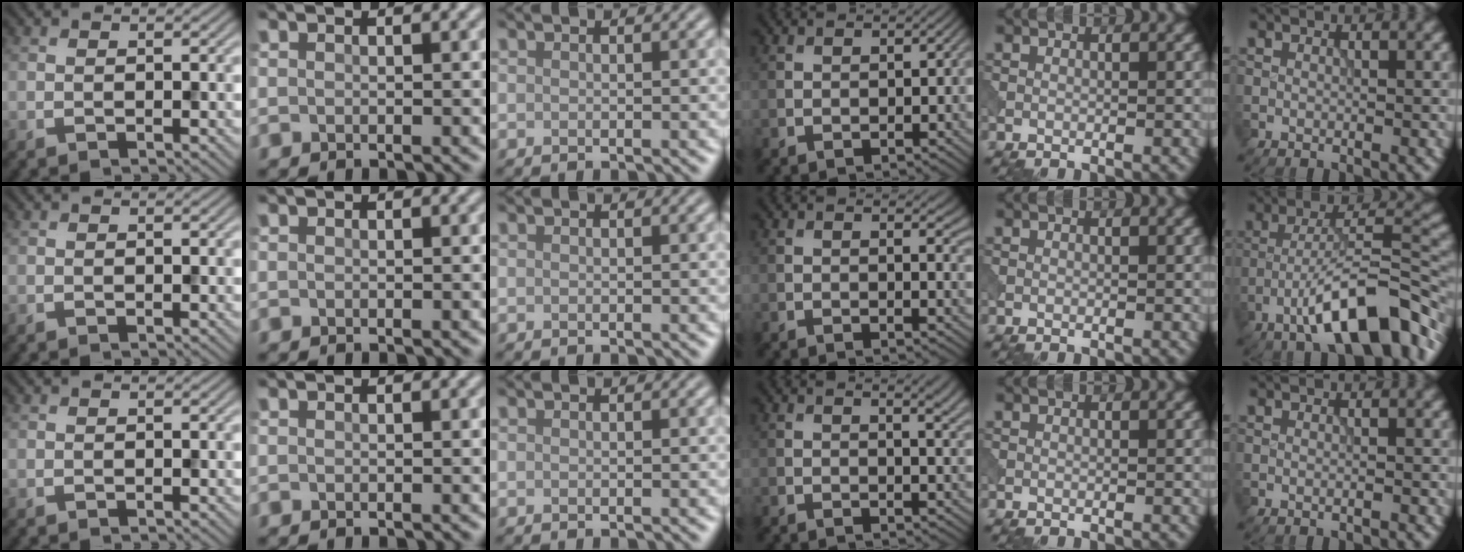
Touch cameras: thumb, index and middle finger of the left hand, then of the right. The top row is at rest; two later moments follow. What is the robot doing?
{"motion": "pour", "object": "beaker"}